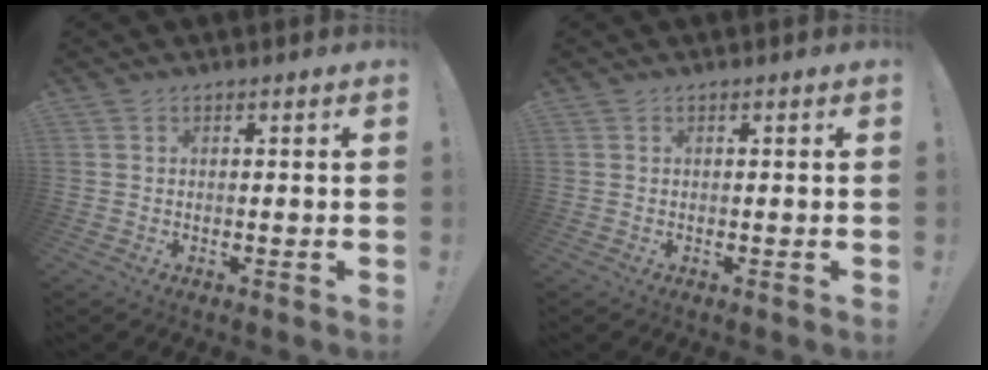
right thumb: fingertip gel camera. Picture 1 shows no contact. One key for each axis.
{"total": 0.0}